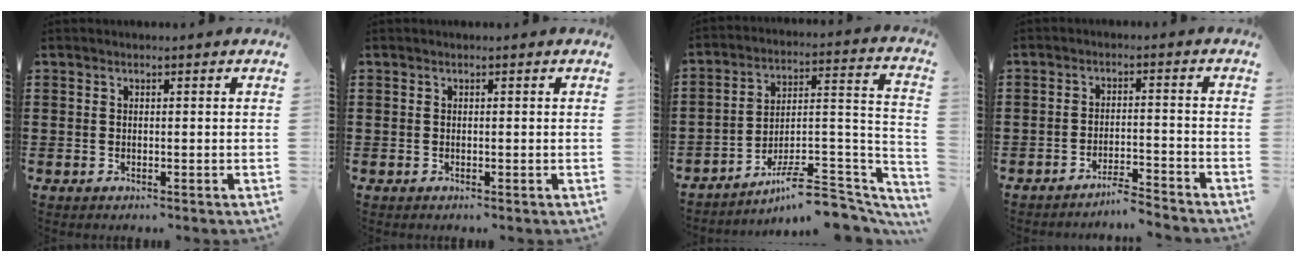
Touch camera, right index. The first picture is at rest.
{"total": 0.0}
{"total": 8.7, "force": [-6.7, 2.0, 5.1], "torque": [-0.072, 0.010, -0.123]}
{"total": 3.6, "force": [-3.5, -0.3, 0.8], "torque": [-0.019, -0.004, -0.073]}